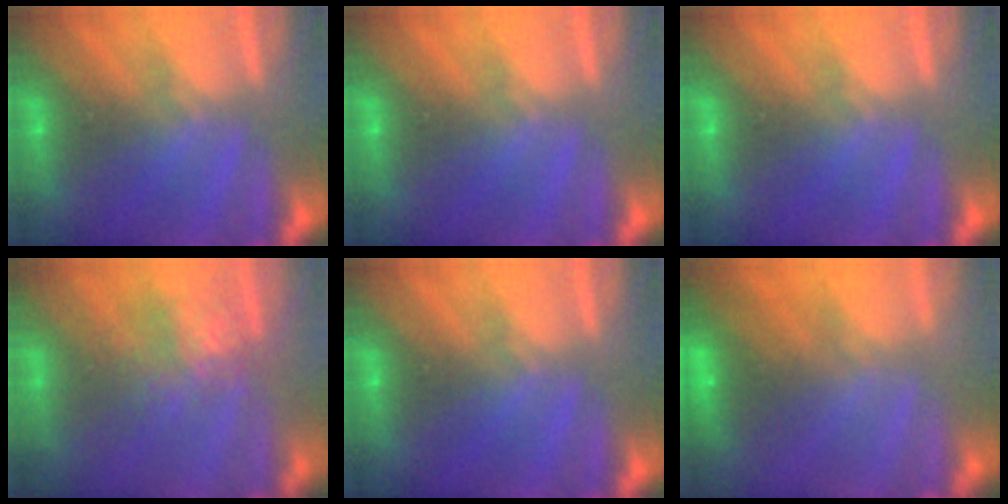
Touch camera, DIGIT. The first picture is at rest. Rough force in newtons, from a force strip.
{"total": 0.0}
{"total": 0.0}
{"total": 3.7}
{"total": 0.0}
{"total": 2.8}